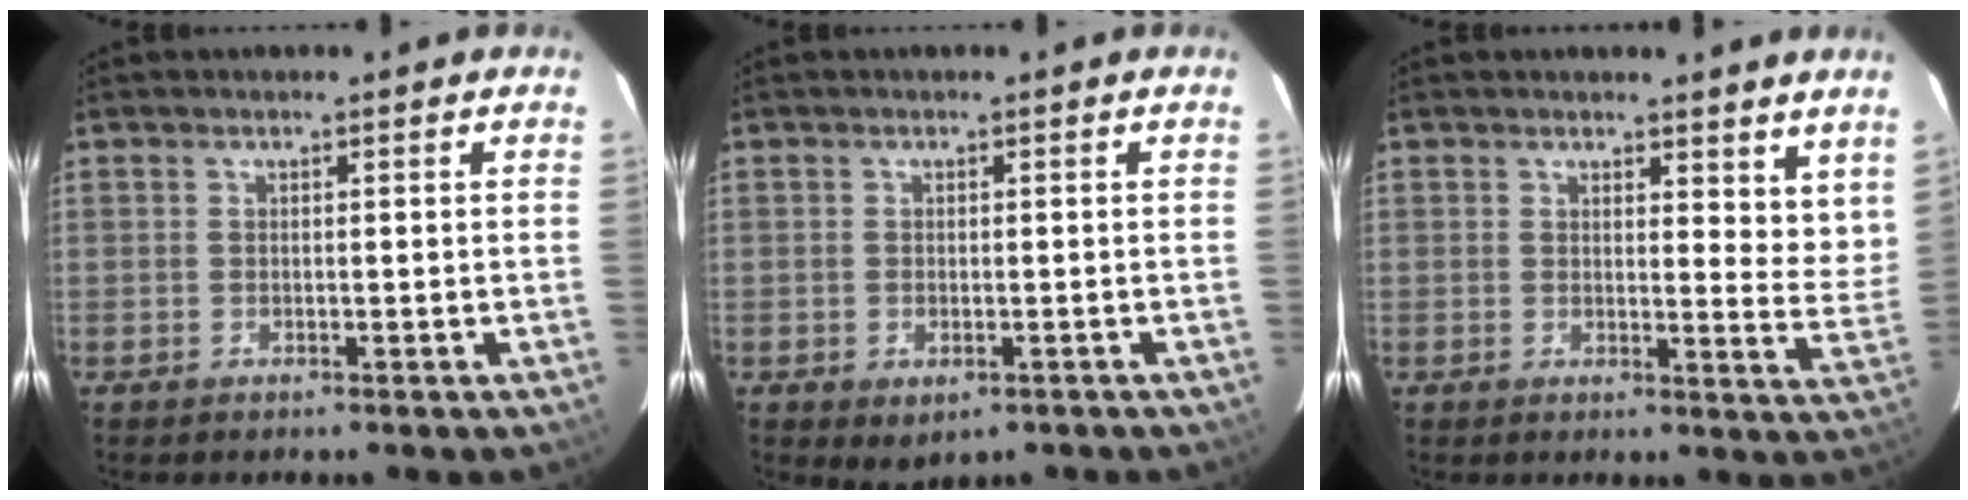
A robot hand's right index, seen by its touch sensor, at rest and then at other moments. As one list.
[{"total": 2.9, "force": [-1.4, 1.8, 1.8], "torque": [-0.026, -0.005, -0.007]}, {"total": 8.0, "force": [6.9, 2.9, 2.9], "torque": [-0.011, -0.029, 0.070]}]